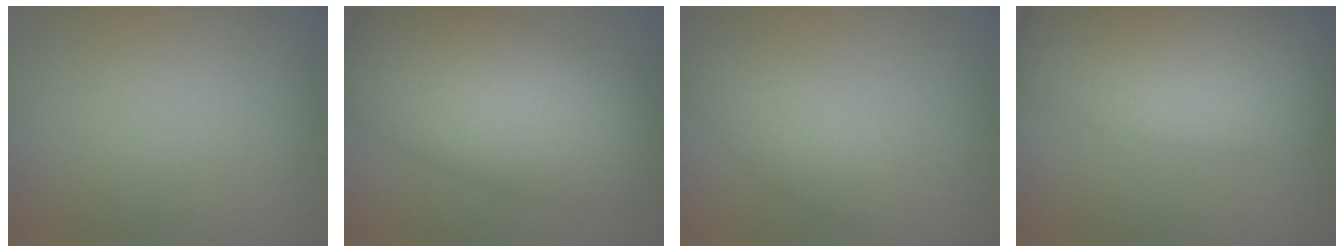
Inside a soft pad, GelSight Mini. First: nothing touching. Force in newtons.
{"total": 11.1, "press": 11.0, "slide": 0.5}
{"total": 2.7, "press": 2.7, "slide": 0.1}
{"total": 11.9, "press": 11.9, "slide": 0.8}